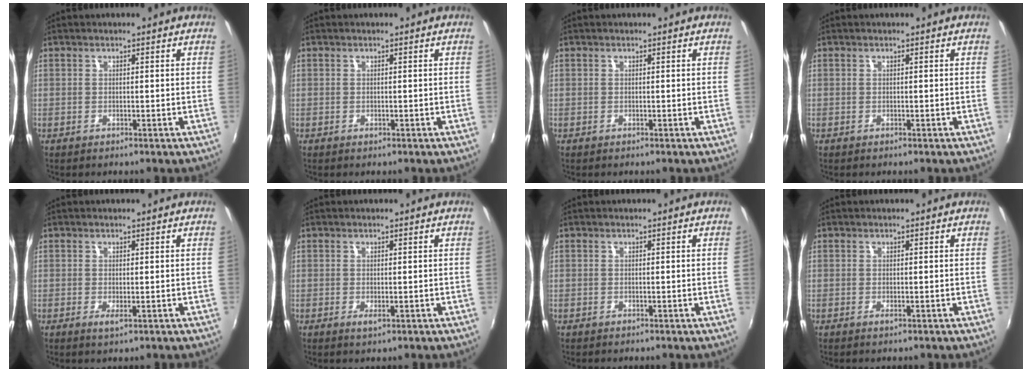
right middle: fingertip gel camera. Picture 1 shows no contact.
{"total": 0.0}
{"total": 0.0}
{"total": 0.0}
{"total": 1.2, "force": [-0.1, 0.1, 1.2], "torque": [-0.022, -0.003, -0.002]}
{"total": 1.1, "force": [-0.2, 0.3, 1.1], "torque": [-0.019, -0.002, -0.002]}
{"total": 0.0}
{"total": 0.5, "force": [-0.2, -0.1, 0.5], "torque": [-0.007, 0.003, -0.003]}